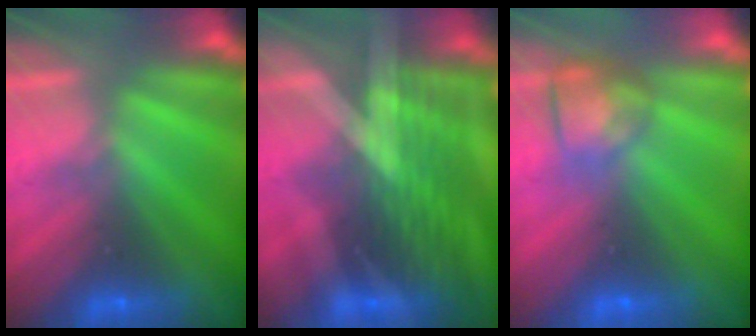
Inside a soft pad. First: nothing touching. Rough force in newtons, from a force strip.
{"total": 3.0}
{"total": 2.9}